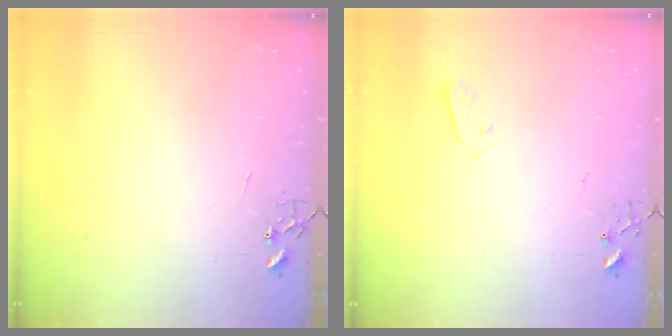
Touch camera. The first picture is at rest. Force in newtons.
{"total": 2.8, "press": 2.7, "slide": 0.4}